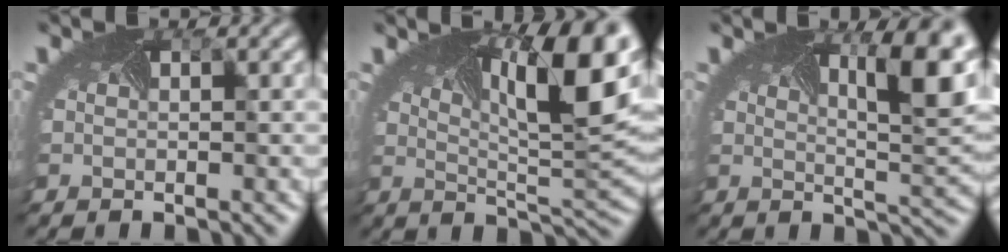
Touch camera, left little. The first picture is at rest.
{"total": 14.4, "force": [4.3, 4.9, 12.8], "torque": [-0.189, 0.016, 0.082]}
{"total": 11.0, "force": [3.0, 4.0, 9.8], "torque": [-0.127, 0.008, 0.046]}